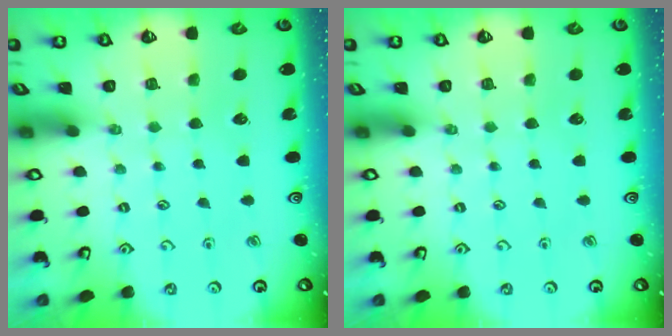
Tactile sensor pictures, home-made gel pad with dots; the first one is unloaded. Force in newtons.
{"total": 0.0}